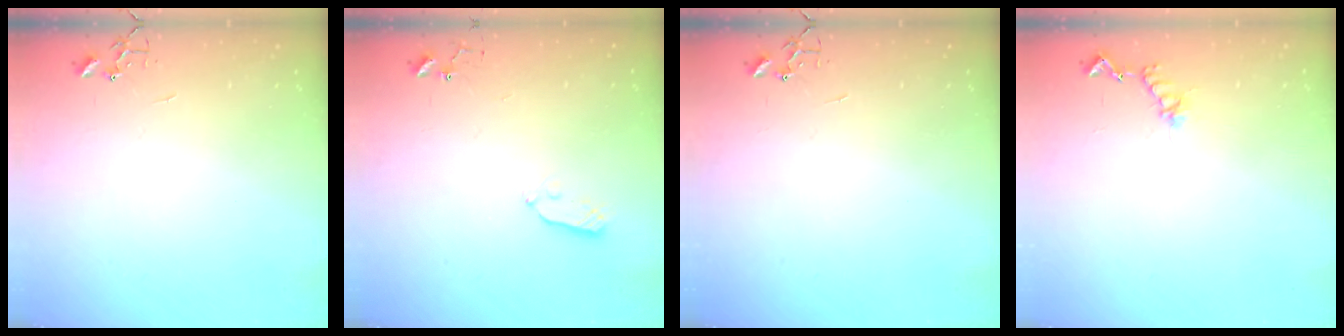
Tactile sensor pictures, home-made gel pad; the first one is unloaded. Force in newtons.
{"total": 3.8, "press": 3.8, "slide": 0.6}
{"total": 0.0}
{"total": 8.7, "press": 8.6, "slide": 0.7}